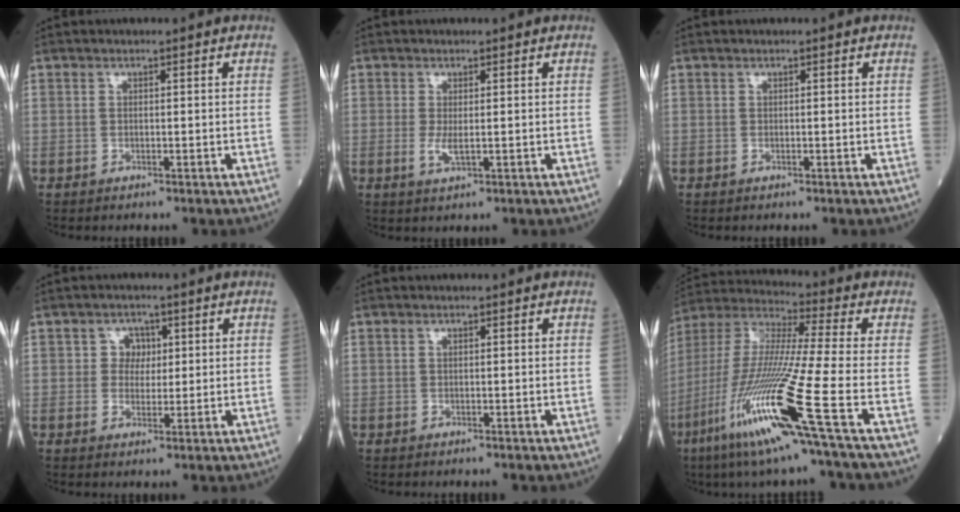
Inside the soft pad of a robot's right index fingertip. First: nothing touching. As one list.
[{"total": 2.3, "force": [-0.2, 0.6, 2.2], "torque": [-0.045, -0.005, 0.000]}, {"total": 0.0}, {"total": 2.9, "force": [0.7, 2.5, 1.2], "torque": [-0.010, 0.002, 0.007]}, {"total": 0.0}, {"total": 20.0, "force": [-8.9, -1.3, 17.9], "torque": [-0.401, -0.049, -0.181]}]